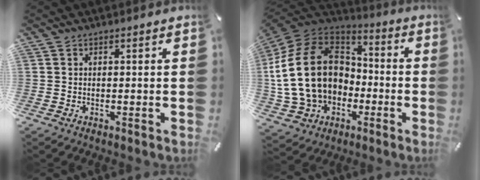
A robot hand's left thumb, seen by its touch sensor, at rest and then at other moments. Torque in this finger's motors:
{"motor_torque": [2.15, 2.86, 2.77, 0.00, 1.05]}